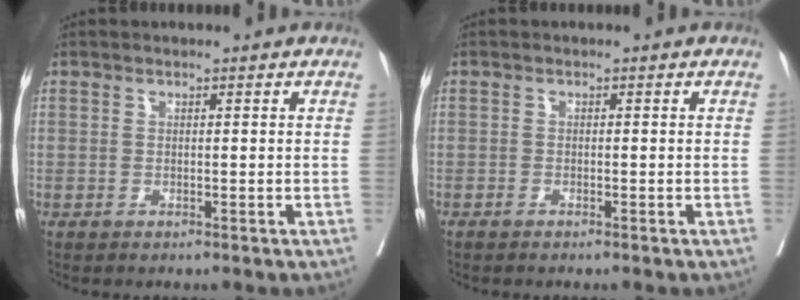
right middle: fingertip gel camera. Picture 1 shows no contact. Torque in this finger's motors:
{"motor_torque": [-0.31, 0.16, -0.07, -0.01]}